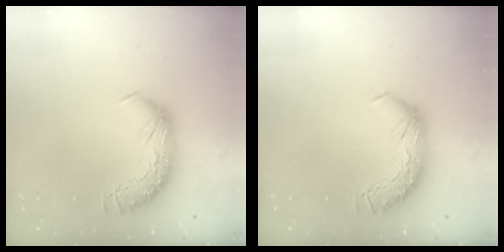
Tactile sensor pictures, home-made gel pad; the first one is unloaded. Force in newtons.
{"total": 0.0}